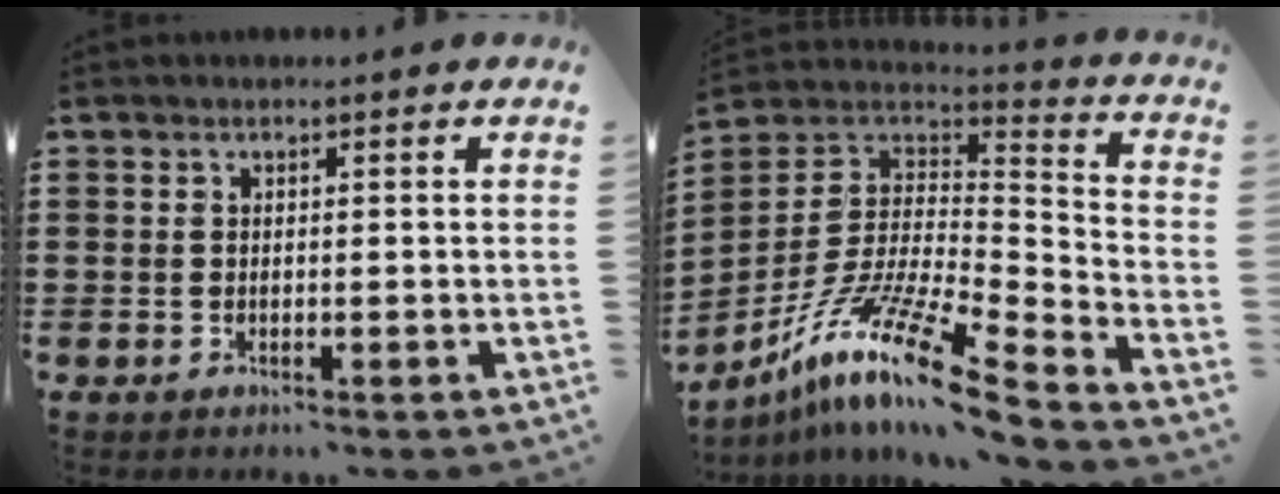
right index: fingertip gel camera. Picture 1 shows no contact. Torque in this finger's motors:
{"motor_torque": [1.10, 1.04, 0.83, 0.21]}